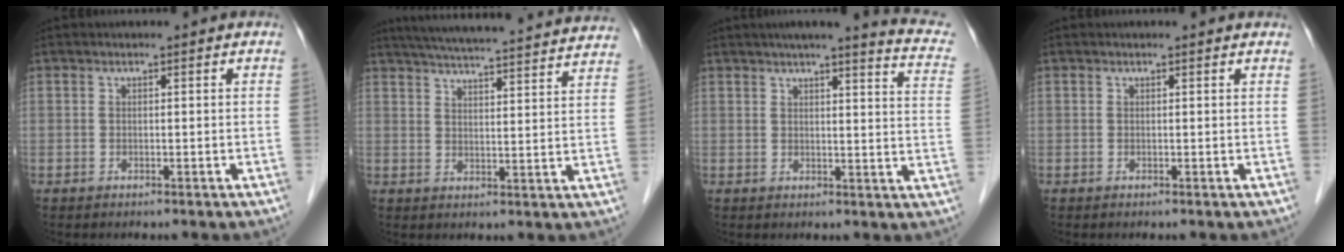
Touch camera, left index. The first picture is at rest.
{"total": 27.2, "force": [25.2, 1.6, 10.1], "torque": [-0.162, -0.016, 0.315]}
{"total": 12.9, "force": [10.5, 0.7, 7.5], "torque": [-0.090, -0.020, 0.099]}
{"total": 1.9, "force": [1.8, 0.2, 0.5], "torque": [-0.013, 0.008, 0.014]}